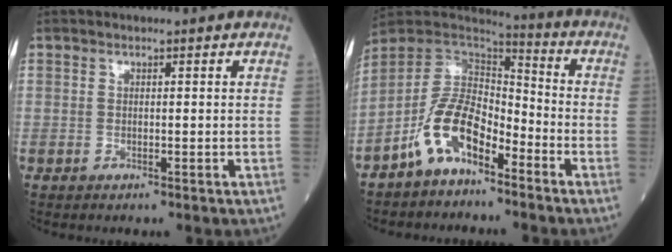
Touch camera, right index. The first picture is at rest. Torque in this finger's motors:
{"motor_torque": [0.55, -0.18, 0.37, 0.10]}